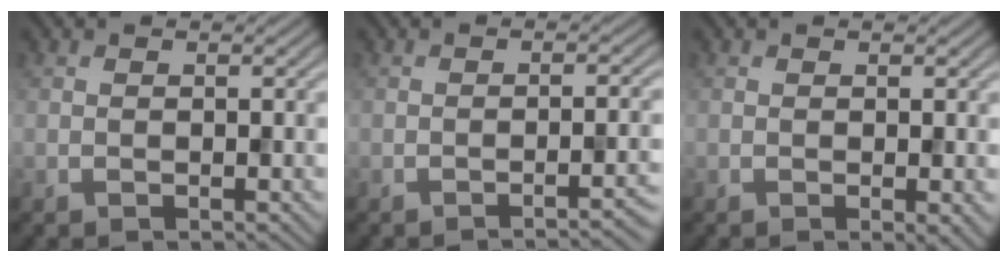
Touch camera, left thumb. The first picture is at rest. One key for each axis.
{"total": 3.4, "fx": -1.9, "fy": 0.6, "fz": 2.8, "tx": -0.025, "ty": 0.008, "tz": -0.035}
{"total": 1.1, "fx": 0.0, "fy": 0.2, "fz": 1.1, "tx": -0.014, "ty": -0.007, "tz": -0.002}